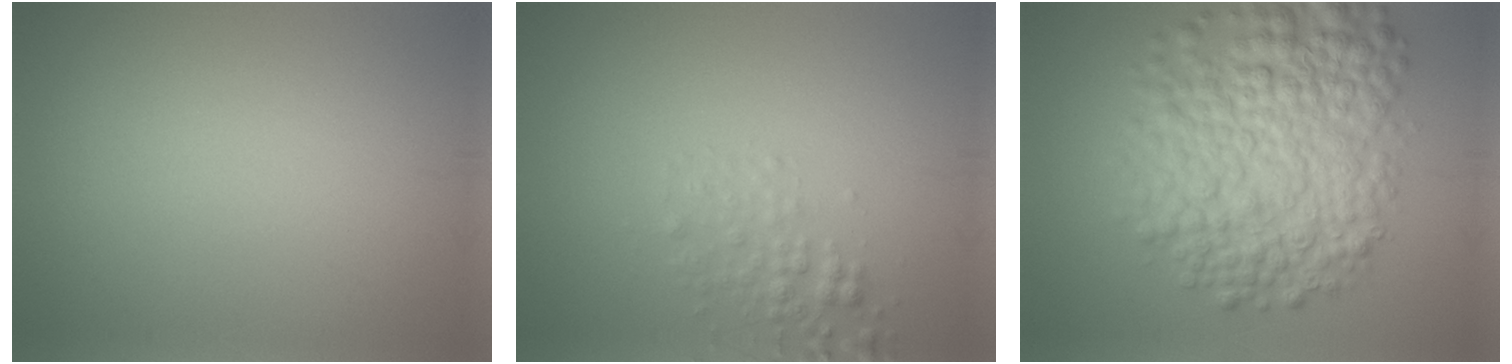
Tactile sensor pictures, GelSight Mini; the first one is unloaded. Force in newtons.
{"total": 1.8, "press": 1.8, "slide": 0.1}
{"total": 9.6, "press": 9.6, "slide": 0.2}